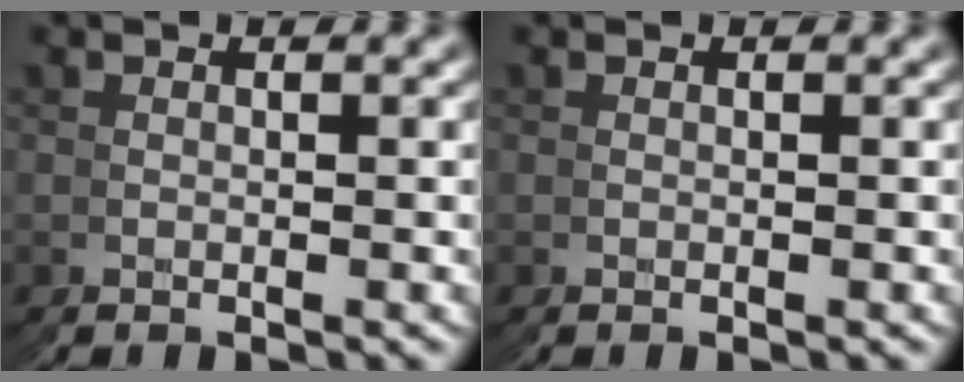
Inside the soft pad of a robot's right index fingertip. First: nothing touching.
{"total": 0.0}